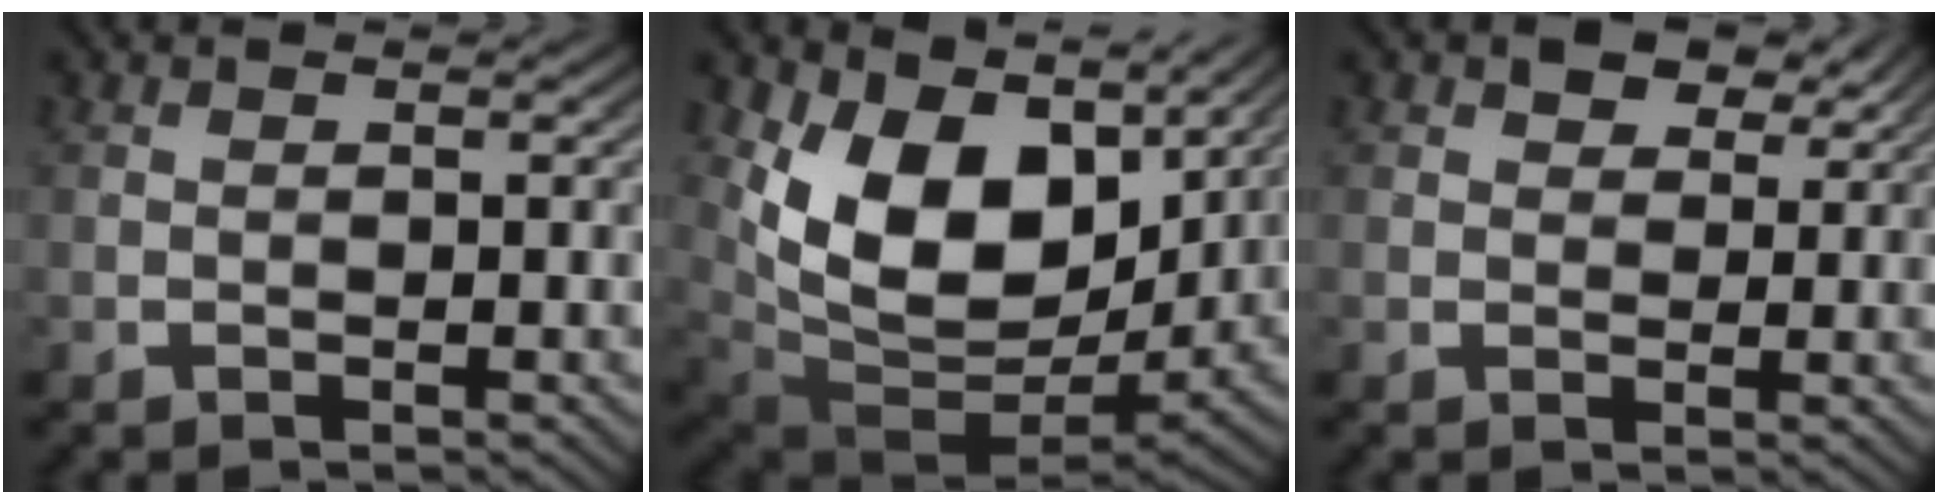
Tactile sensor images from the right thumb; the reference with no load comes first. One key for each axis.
{"total": 13.4, "fx": 1.5, "fy": 8.3, "fz": 10.4, "tx": -0.232, "ty": -0.046, "tz": 0.048}
{"total": 3.1, "fx": 2.2, "fy": 1.6, "fz": 1.4, "tx": -0.016, "ty": -0.002, "tz": 0.036}